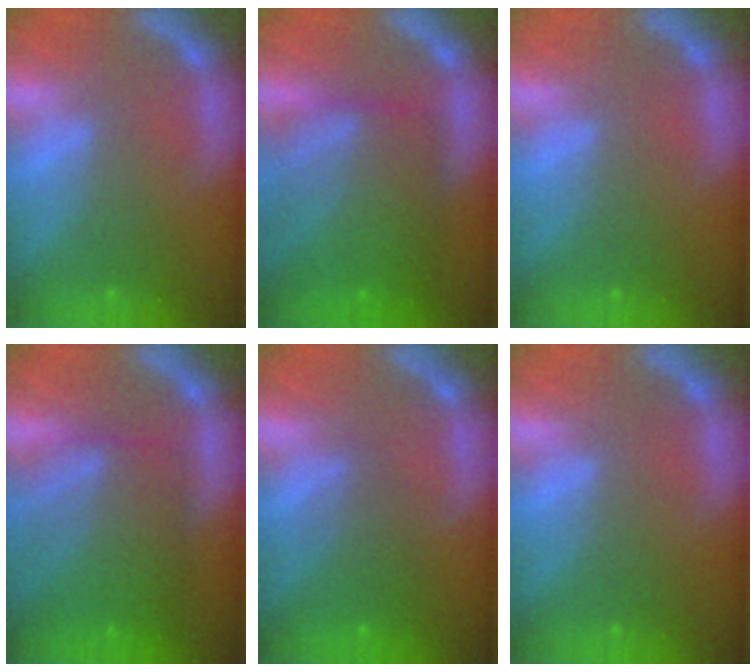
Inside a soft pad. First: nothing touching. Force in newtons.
{"total": 9.6}
{"total": 0.0}
{"total": 8.6}
{"total": 3.0}
{"total": 0.0}